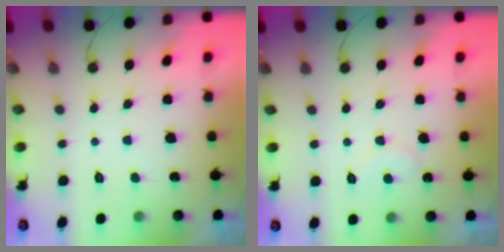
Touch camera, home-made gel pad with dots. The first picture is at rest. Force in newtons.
{"total": 5.7, "press": 5.7, "slide": 0.5}